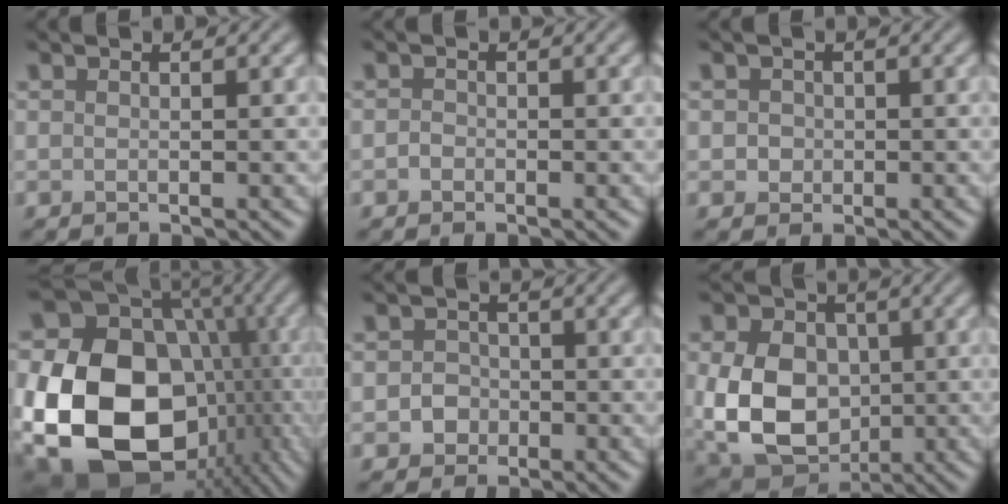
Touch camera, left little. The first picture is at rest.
{"total": 0.7, "force": [-0.4, 0.5, 0.2], "torque": [-0.003, -0.001, -0.009]}
{"total": 1.2, "force": [0.1, 1.1, 0.3], "torque": [0.000, -0.002, -0.001]}
{"total": 22.6, "force": [-4.5, 17.9, 13.1], "torque": [-0.251, -0.024, -0.084]}
{"total": 1.8, "force": [-0.5, 1.7, 0.5], "torque": [0.000, 0.001, -0.013]}
{"total": 10.7, "force": [-0.4, 8.1, 7.1], "torque": [-0.158, -0.020, -0.005]}